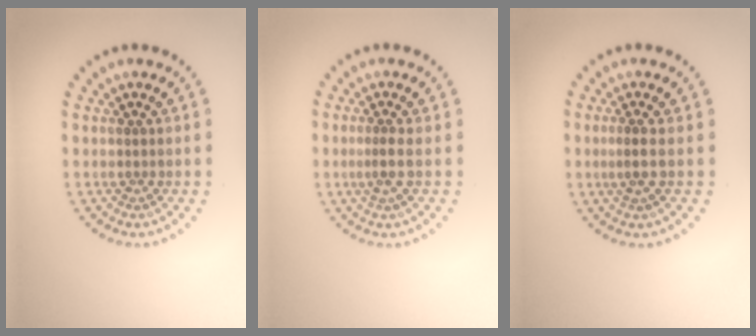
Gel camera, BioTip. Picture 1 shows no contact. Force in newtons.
{"total": 1.8, "press": 1.2, "slide": 1.2}
{"total": 1.6, "press": 1.3, "slide": 1.0}